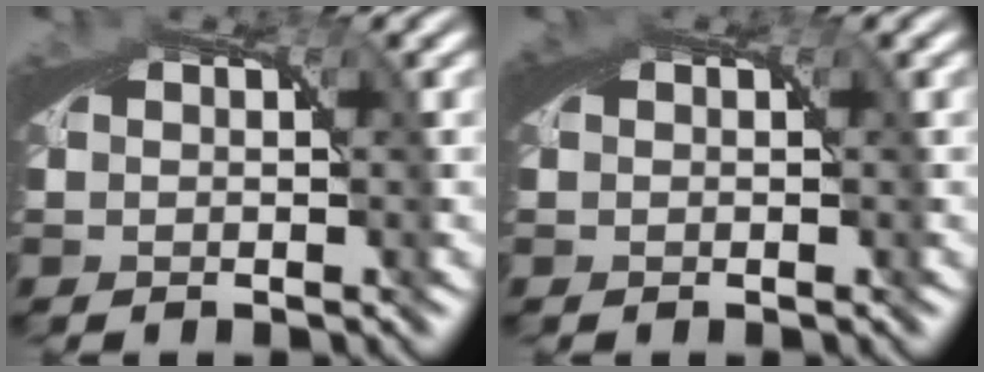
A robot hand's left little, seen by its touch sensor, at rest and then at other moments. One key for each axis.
{"total": 0.8, "fx": 0.2, "fy": 0.5, "fz": 0.6, "tx": -0.009, "ty": -0.001, "tz": 0.002}